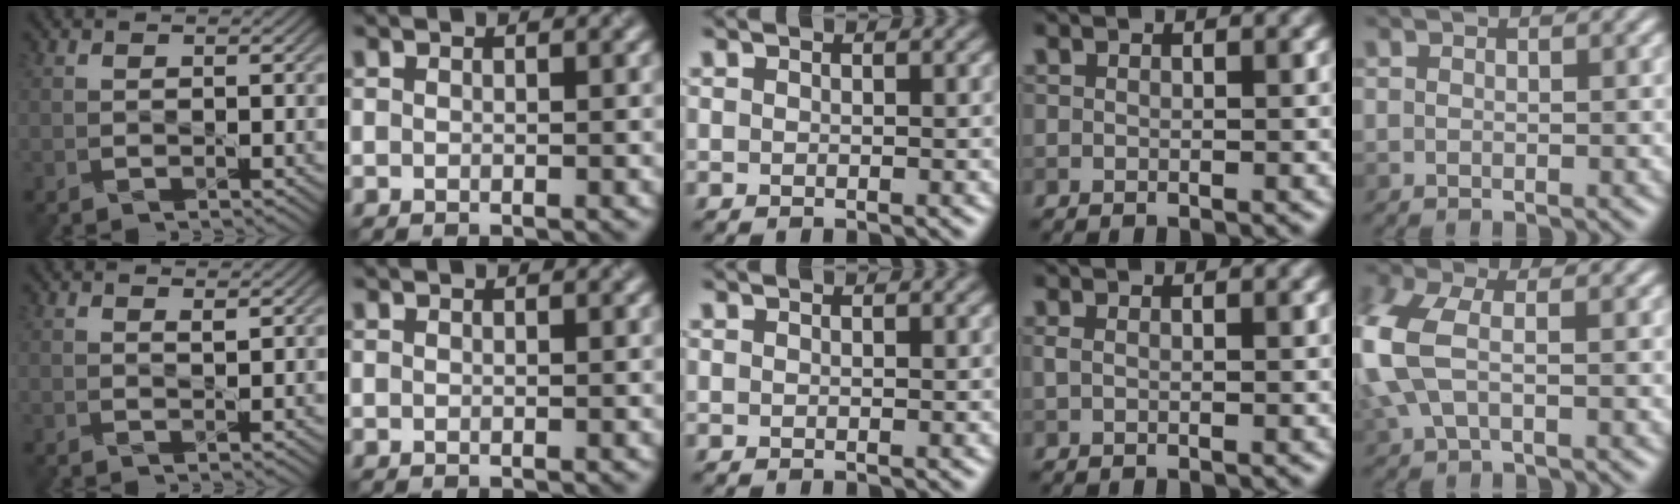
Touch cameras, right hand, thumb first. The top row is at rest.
{"thumb": {"total": 0.8, "force": [0.8, -0.1, 0.2], "torque": [-0.006, -0.001, 0.015]}, "ring": {"total": 0.6, "force": [0.1, 0.2, 0.5], "torque": [-0.012, 0.000, 0.002]}, "little": {"total": 6.3, "force": [0.2, 3.7, 5.1], "torque": [-0.163, 0.011, 0.000]}}